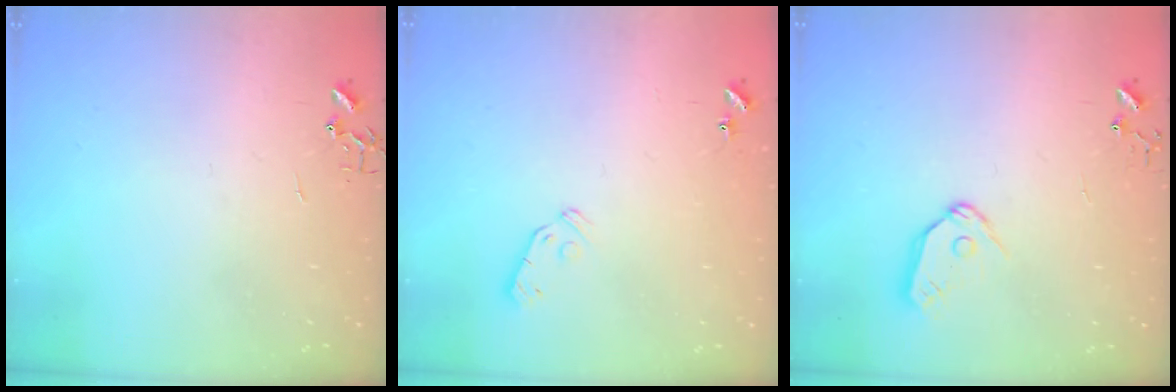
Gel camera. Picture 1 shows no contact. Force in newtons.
{"total": 5.9, "press": 5.9, "slide": 0.6}
{"total": 8.9, "press": 8.9, "slide": 1.0}